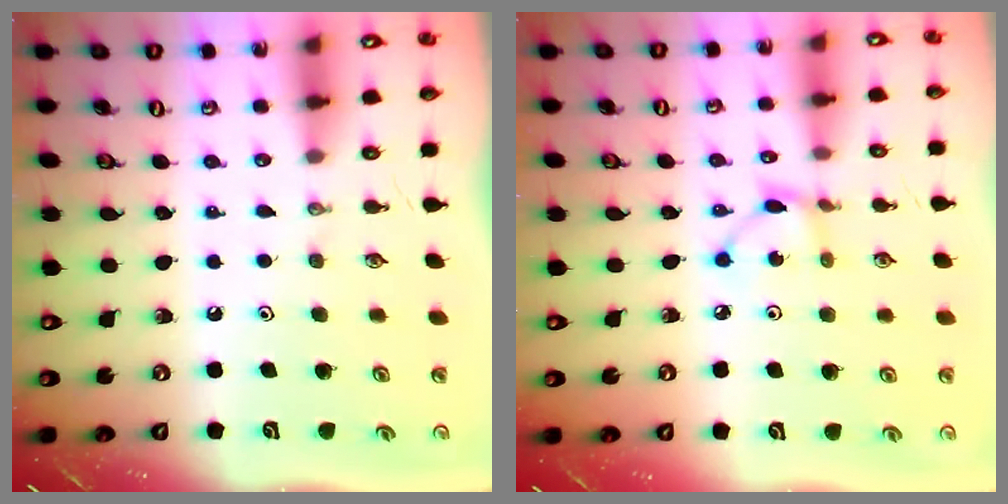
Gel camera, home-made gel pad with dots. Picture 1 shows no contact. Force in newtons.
{"total": 2.8, "press": 2.8, "slide": 0.1}